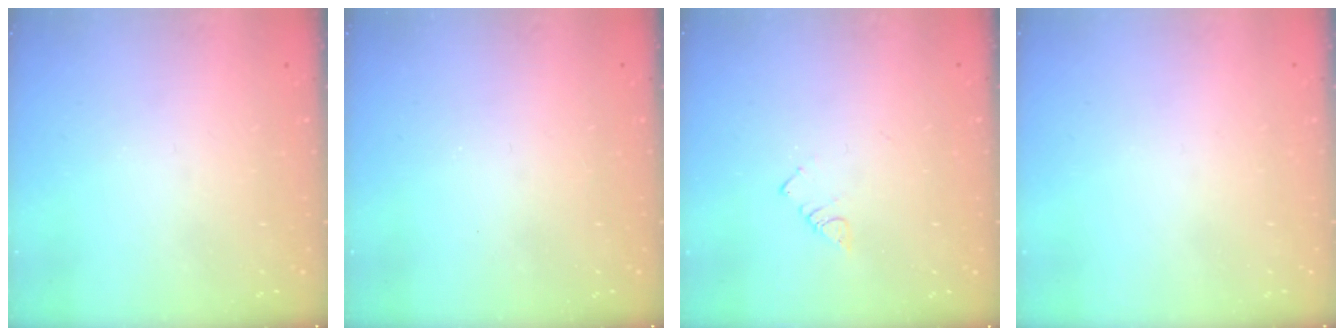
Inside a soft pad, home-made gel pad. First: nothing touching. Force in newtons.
{"total": 1.6, "press": 1.6, "slide": 0.2}
{"total": 2.4, "press": 2.4, "slide": 0.4}
{"total": 1.8, "press": 1.7, "slide": 0.1}